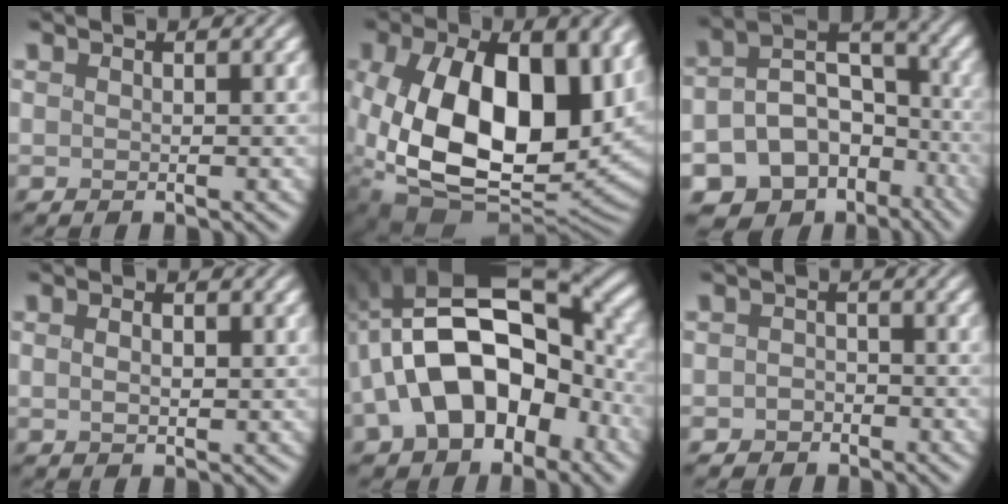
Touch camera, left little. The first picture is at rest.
{"total": 17.2, "force": [-0.7, 10.7, 13.4], "torque": [-0.235, -0.036, -0.013]}
{"total": 14.6, "force": [-8.4, 10.4, 5.9], "torque": [-0.081, -0.021, -0.119]}
{"total": 1.7, "force": [-0.1, 1.0, 1.4], "torque": [-0.025, -0.004, 0.001]}
{"total": 16.9, "force": [-1.4, 10.7, 13.0], "torque": [-0.215, -0.001, -0.026]}
{"total": 1.8, "force": [-1.3, 1.2, 0.3], "torque": [0.005, -0.003, -0.027]}